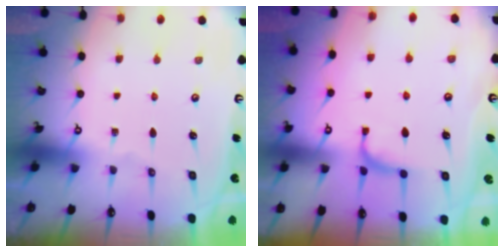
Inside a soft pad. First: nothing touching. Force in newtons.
{"total": 1.9, "press": 1.8, "slide": 0.6}